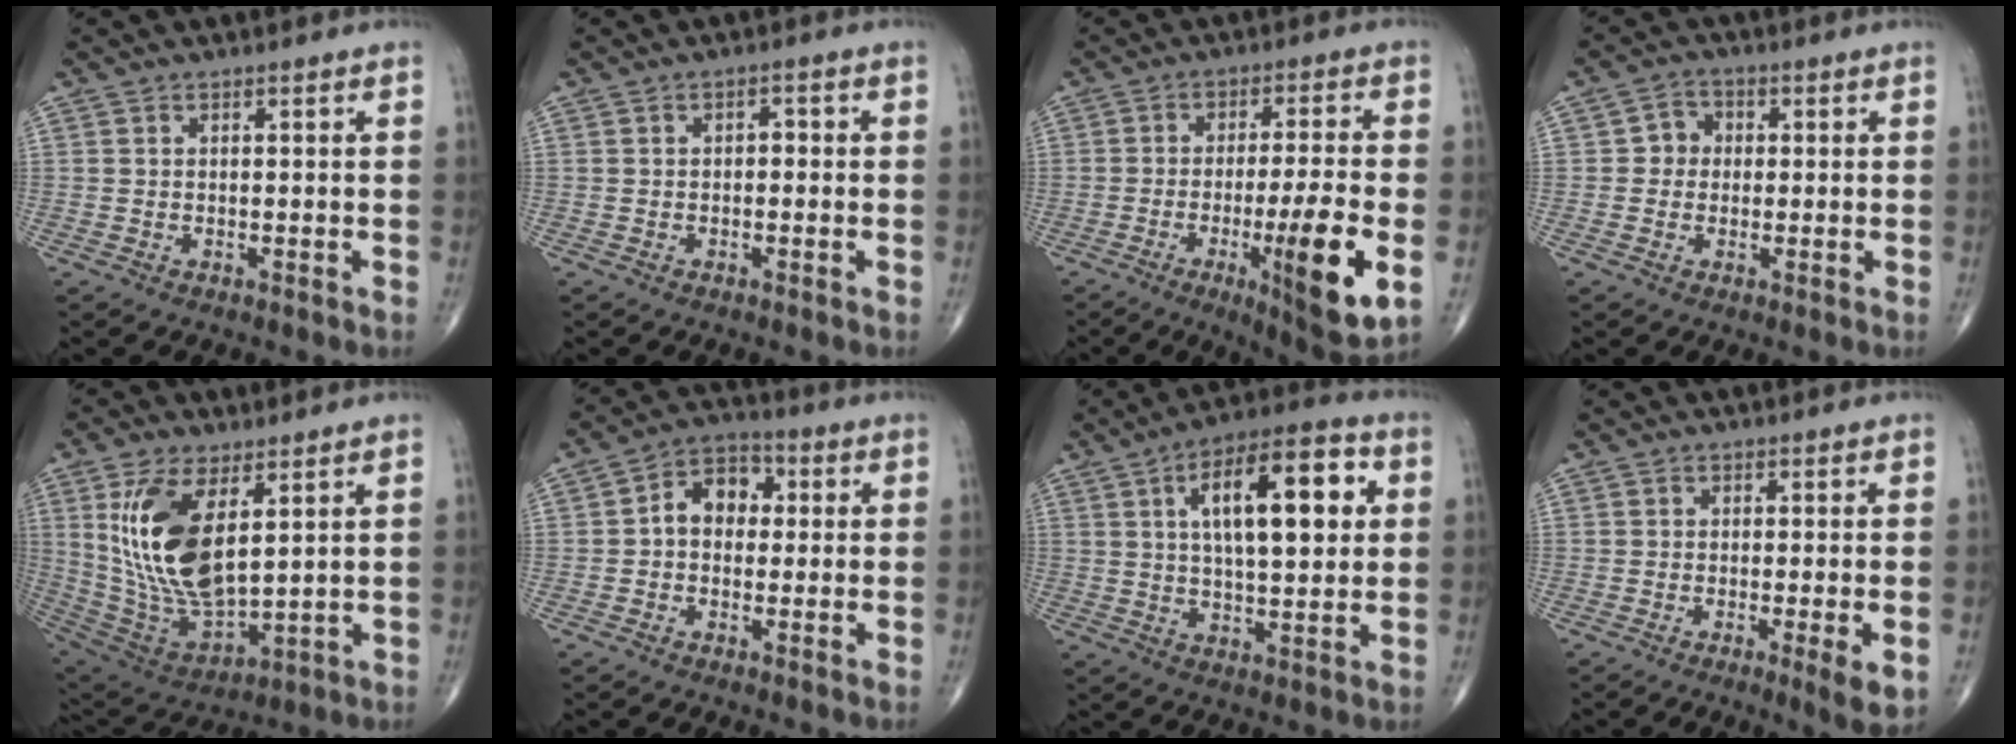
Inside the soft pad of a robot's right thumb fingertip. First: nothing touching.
{"total": 1.6, "force": [-0.1, 1.0, 1.2], "torque": [-0.007, 0.006, -0.009]}
{"total": 15.1, "force": [-4.4, 2.1, 14.3], "torque": [-0.219, -0.011, -0.063]}
{"total": 3.8, "force": [0.1, 3.4, 1.5], "torque": [0.000, 0.009, -0.008]}
{"total": 18.0, "force": [5.2, 8.4, 15.1], "torque": [-0.289, -0.028, 0.116]}
{"total": 7.8, "force": [0.6, 5.8, 5.3], "torque": [-0.060, 0.026, -0.003]}
{"total": 17.4, "force": [4.4, 6.9, 15.3], "torque": [-0.215, 0.007, 0.064]}
{"total": 4.9, "force": [-1.4, 0.7, 4.6], "torque": [-0.073, -0.013, -0.024]}